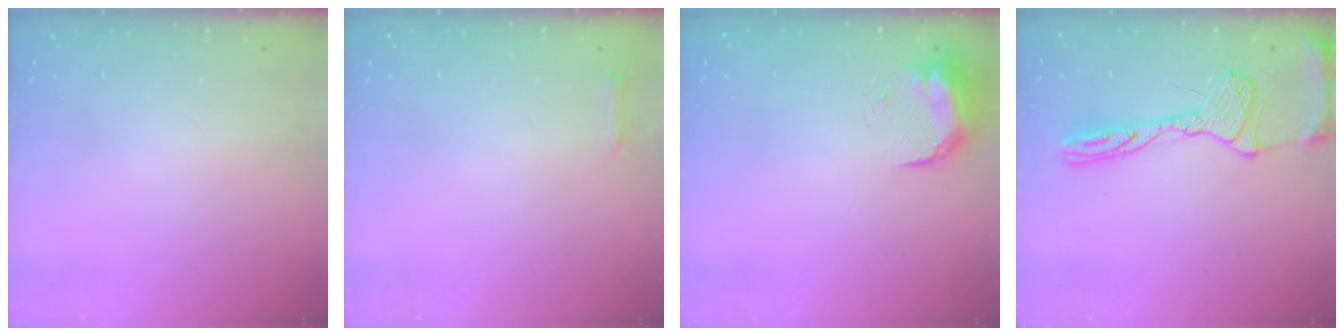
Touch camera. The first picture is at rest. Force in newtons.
{"total": 2.4, "press": 2.3, "slide": 0.6}
{"total": 9.5, "press": 9.4, "slide": 1.7}
{"total": 17.6, "press": 17.5, "slide": 1.7}